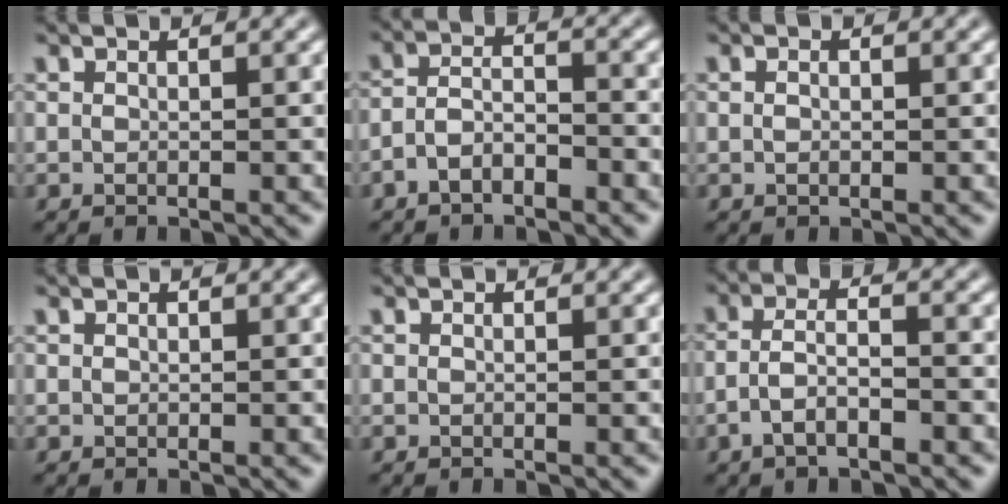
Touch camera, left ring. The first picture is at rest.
{"total": 2.9, "force": [-1.8, 1.3, 1.9], "torque": [-0.039, 0.007, -0.040]}
{"total": 0.9, "force": [0.2, 0.6, 0.6], "torque": [-0.011, -0.001, 0.000]}
{"total": 0.0}
{"total": 0.0}
{"total": 3.3, "force": [-1.6, 1.1, 2.7], "torque": [-0.056, 0.007, -0.035]}